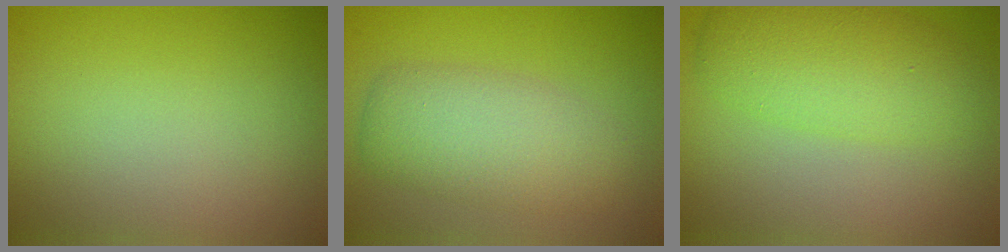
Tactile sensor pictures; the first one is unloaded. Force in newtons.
{"total": 4.9, "press": 4.9, "slide": 0.1}
{"total": 4.9, "press": 4.9, "slide": 0.1}